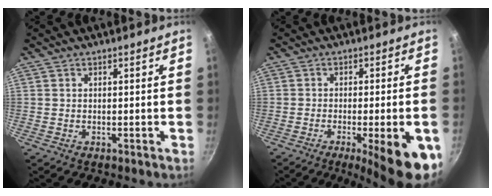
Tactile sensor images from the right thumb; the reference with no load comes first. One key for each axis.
{"total": 15.2, "fx": -6.7, "fy": 4.0, "fz": 13.1, "tx": -0.134, "ty": 0.003, "tz": -0.081}